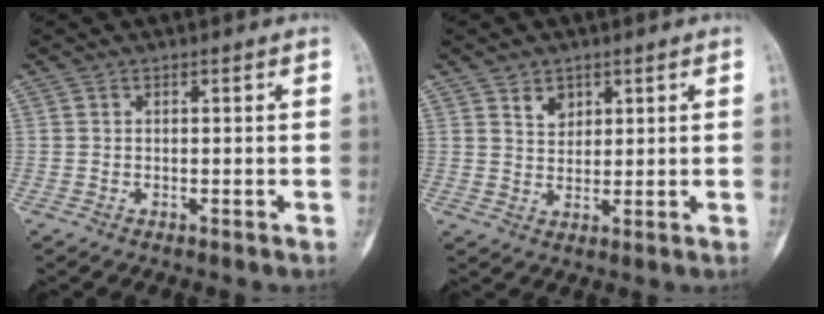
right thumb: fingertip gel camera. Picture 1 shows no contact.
{"total": 3.4, "force": [2.1, 2.3, 1.4], "torque": [-0.005, -0.017, 0.040]}